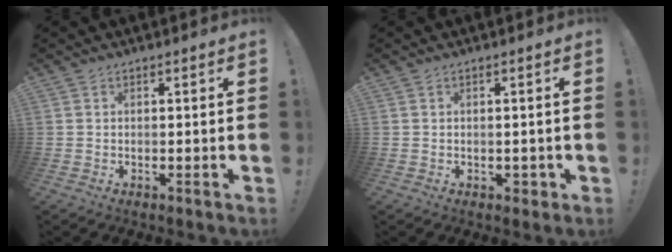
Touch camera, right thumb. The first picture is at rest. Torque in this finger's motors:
{"motor_torque": [0.07, 0.00, -0.11, 0.07, -0.02]}